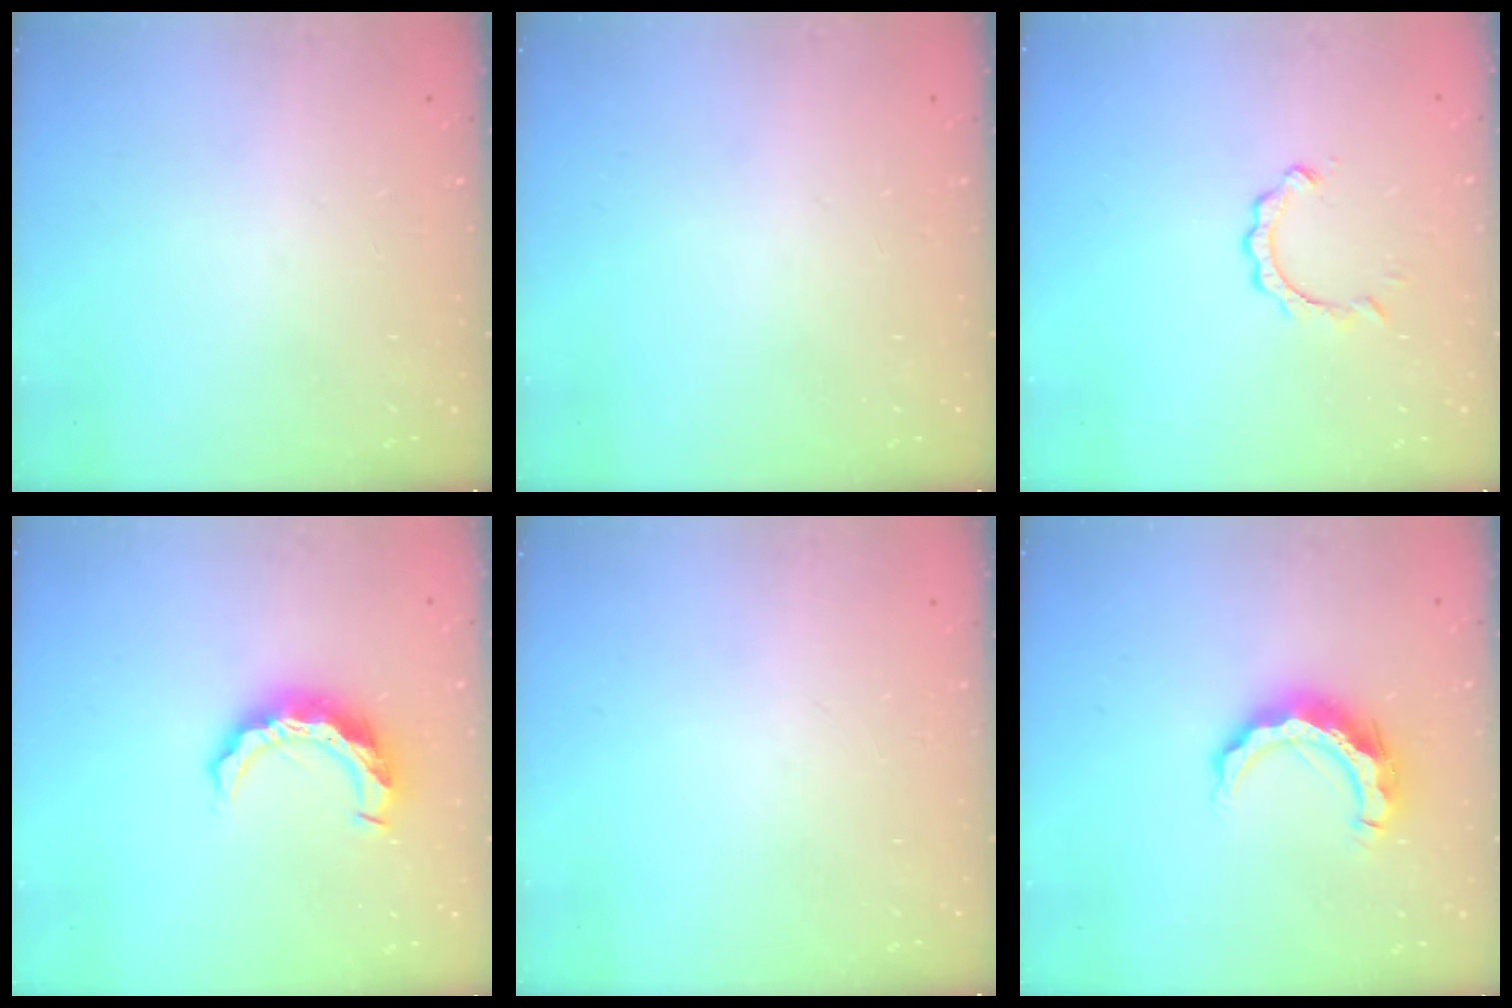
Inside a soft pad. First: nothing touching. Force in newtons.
{"total": 0.0}
{"total": 2.7, "press": 2.7, "slide": 0.3}
{"total": 9.7, "press": 9.7, "slide": 1.2}
{"total": 0.0}
{"total": 10.5, "press": 10.5, "slide": 0.6}